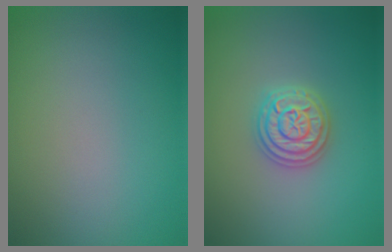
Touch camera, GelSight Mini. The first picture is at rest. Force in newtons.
{"total": 3.7, "press": 3.6, "slide": 0.5}